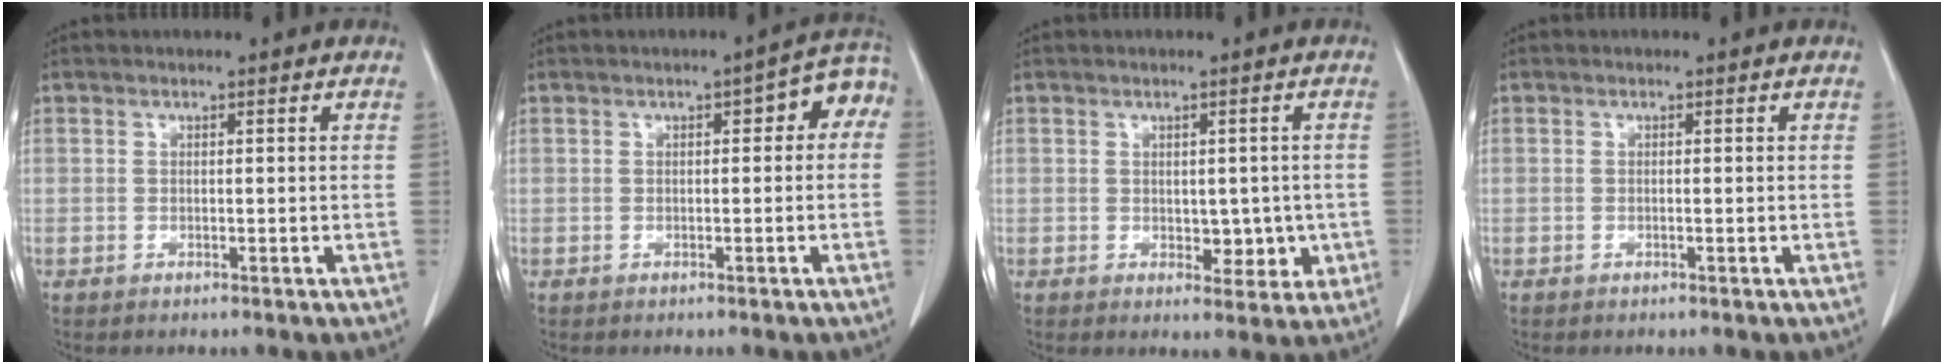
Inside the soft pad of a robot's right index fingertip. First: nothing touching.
{"total": 4.9, "force": [1.1, 1.9, 4.4], "torque": [-0.045, 0.029, 0.007]}
{"total": 4.5, "force": [-0.4, 2.9, 3.5], "torque": [-0.034, 0.003, 0.005]}
{"total": 0.0}